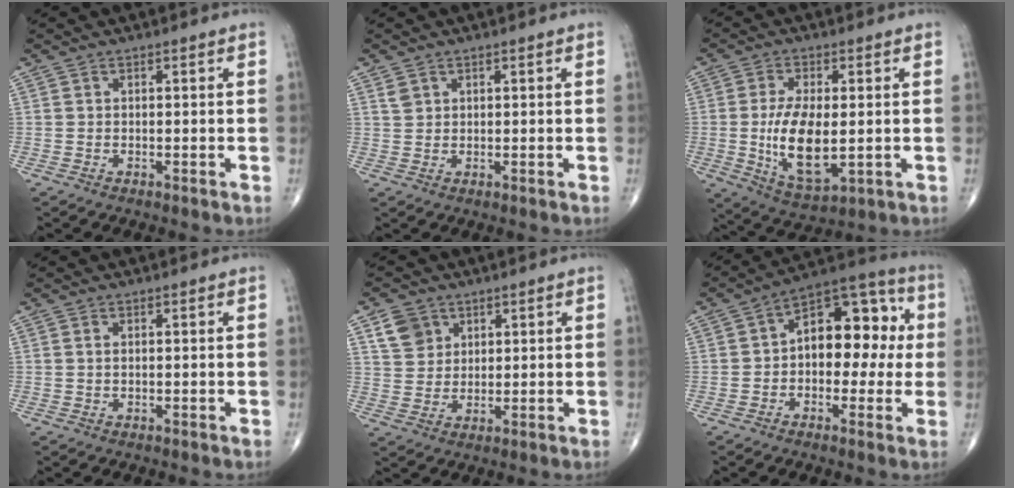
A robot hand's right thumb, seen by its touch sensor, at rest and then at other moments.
{"total": 1.8, "force": [1.1, 1.3, 0.6], "torque": [-0.005, -0.002, 0.021]}
{"total": 12.3, "force": [-0.9, 5.5, 10.9], "torque": [-0.199, -0.018, -0.005]}
{"total": 0.6, "force": [0.2, 0.2, 0.5], "torque": [-0.013, 0.004, 0.006]}
{"total": 6.0, "force": [3.1, 4.7, 2.0], "torque": [-0.019, -0.012, 0.062]}
{"total": 14.9, "force": [0.9, 9.1, 11.7], "torque": [-0.122, 0.044, -0.001]}